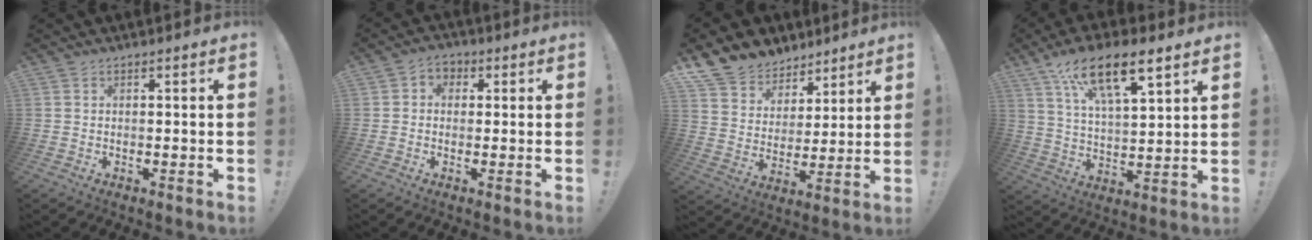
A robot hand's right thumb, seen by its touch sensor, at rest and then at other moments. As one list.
[{"total": 3.4, "force": [-0.1, 3.0, 1.7], "torque": [-0.026, 0.005, -0.001]}, {"total": 11.5, "force": [8.7, 7.3, 1.7], "torque": [-0.031, -0.071, 0.168]}, {"total": 16.2, "force": [10.1, 5.6, 11.5], "torque": [-0.187, -0.046, 0.170]}]